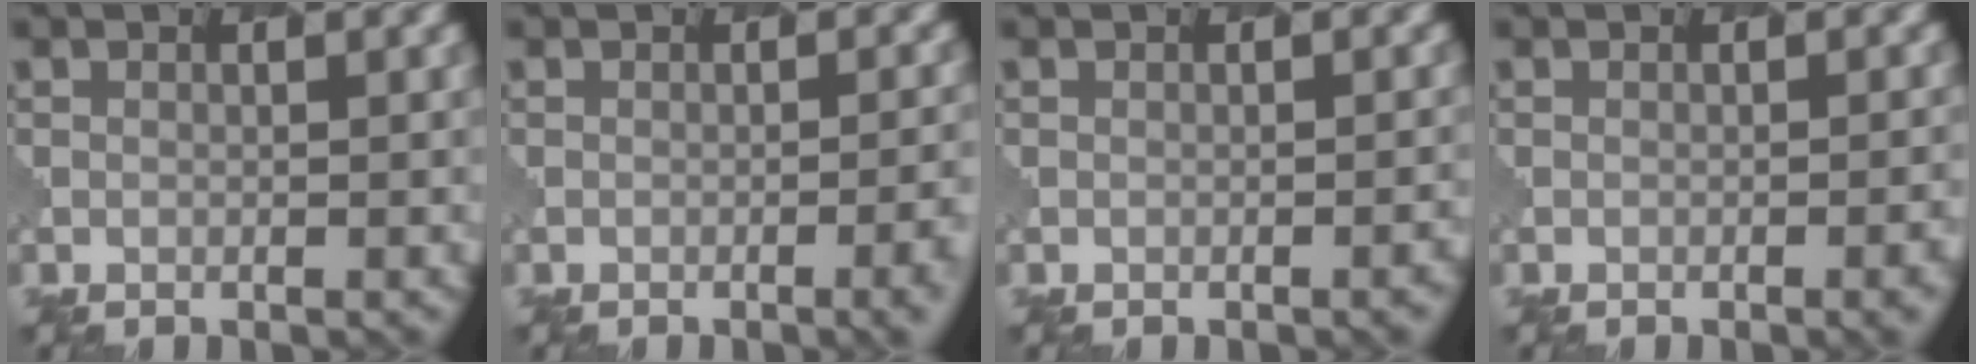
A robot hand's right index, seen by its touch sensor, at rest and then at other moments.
{"total": 4.2, "force": [-2.0, 1.6, 3.4], "torque": [-0.015, 0.008, -0.019]}
{"total": 2.0, "force": [-1.1, 0.7, 1.6], "torque": [0.003, 0.009, -0.009]}
{"total": 3.0, "force": [-1.5, 1.0, 2.3], "torque": [-0.005, 0.011, -0.015]}